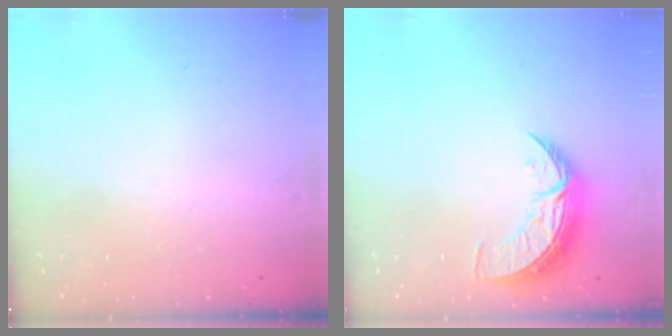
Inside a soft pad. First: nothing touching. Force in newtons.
{"total": 8.6, "press": 8.5, "slide": 0.8}